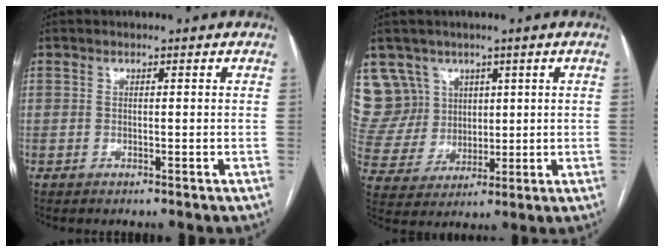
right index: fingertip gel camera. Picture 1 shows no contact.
{"total": 9.7, "force": [5.3, 8.1, 0.4], "torque": [-0.020, 0.040, 0.122]}